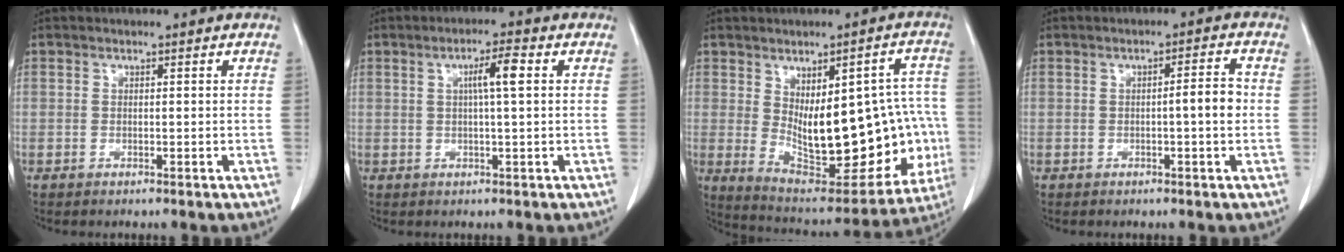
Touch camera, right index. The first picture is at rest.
{"total": 4.2, "force": [0.9, -0.1, 4.1], "torque": [-0.070, 0.006, 0.015]}
{"total": 22.5, "force": [-1.4, 8.9, 20.6], "torque": [-0.240, 0.017, 0.019]}
{"total": 3.3, "force": [-0.4, 0.1, 3.3], "torque": [-0.045, 0.003, -0.009]}